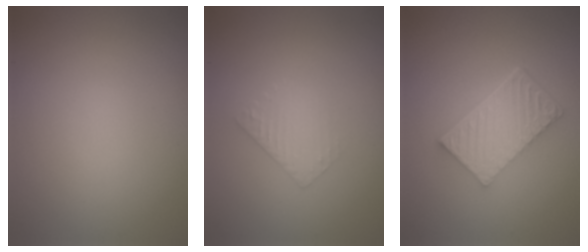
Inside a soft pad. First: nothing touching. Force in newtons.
{"total": 1.9, "press": 1.9, "slide": 0.5}
{"total": 5.8, "press": 4.3, "slide": 3.9}